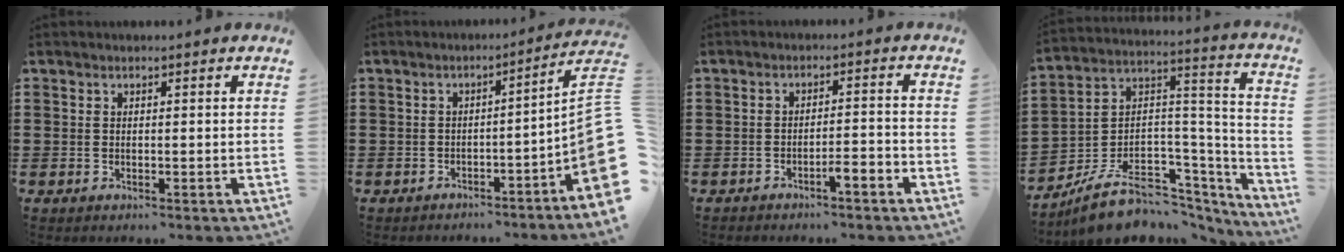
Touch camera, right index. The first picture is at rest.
{"total": 6.0, "force": [-2.3, 0.3, 5.5], "torque": [-0.082, -0.025, -0.043]}
{"total": 2.8, "force": [-2.3, -0.1, 1.5], "torque": [-0.028, 0.003, -0.046]}
{"total": 9.7, "force": [-5.9, 6.5, 4.2], "torque": [-0.092, 0.014, -0.101]}